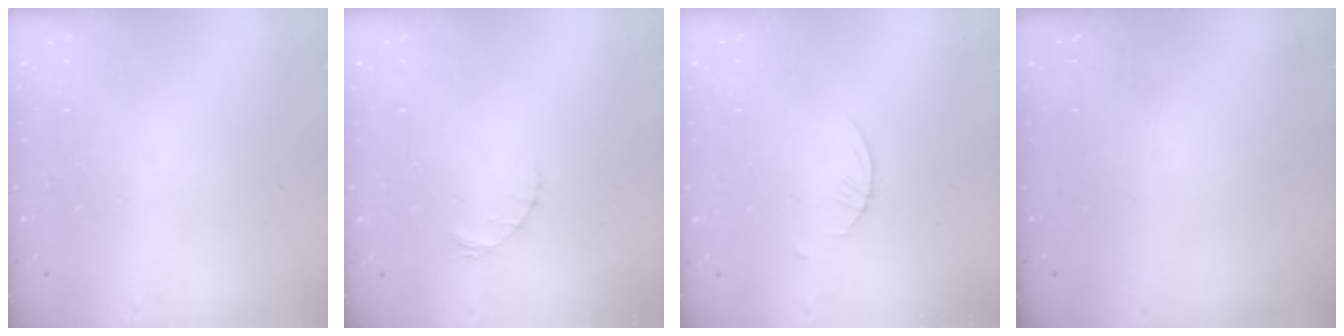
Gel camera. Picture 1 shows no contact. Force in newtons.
{"total": 2.0, "press": 2.0, "slide": 0.4}
{"total": 1.6, "press": 1.5, "slide": 0.2}
{"total": 0.0}